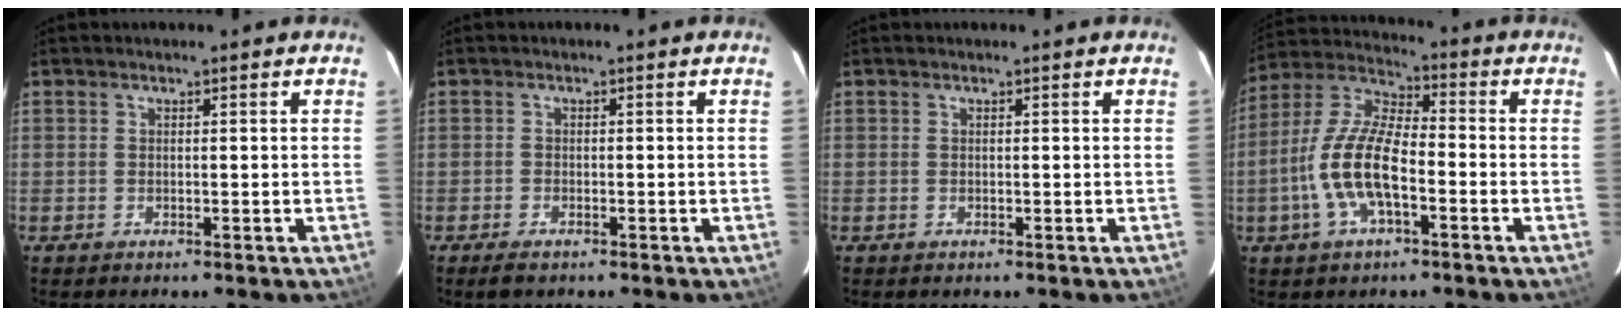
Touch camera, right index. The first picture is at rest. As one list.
[{"total": 2.2, "force": [-1.7, 0.8, 1.2], "torque": [-0.029, -0.005, -0.032]}, {"total": 0.0}, {"total": 13.1, "force": [-4.1, 4.8, 11.5], "torque": [-0.244, 0.001, -0.081]}]